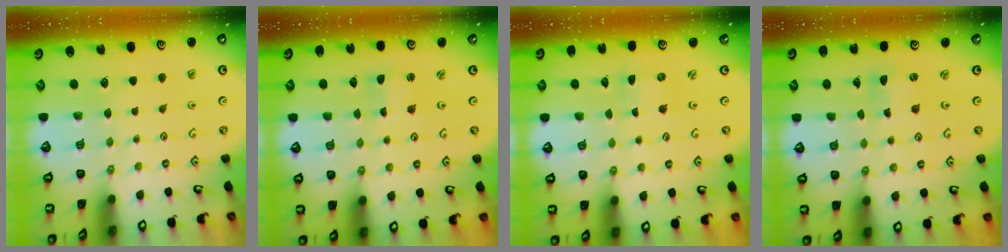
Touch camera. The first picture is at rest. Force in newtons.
{"total": 1.1, "press": 1.0, "slide": 0.2}
{"total": 0.0}
{"total": 2.0, "press": 2.0, "slide": 0.1}